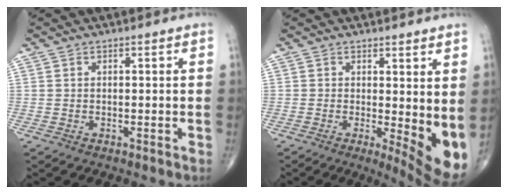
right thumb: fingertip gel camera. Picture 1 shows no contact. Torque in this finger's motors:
{"motor_torque": [-0.40, 0.77, 0.06, -0.05, 0.05]}